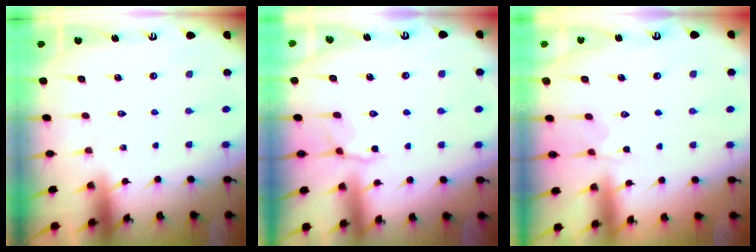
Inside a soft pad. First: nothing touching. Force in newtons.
{"total": 4.8, "press": 4.3, "slide": 2.1}
{"total": 2.2, "press": 2.1, "slide": 0.7}